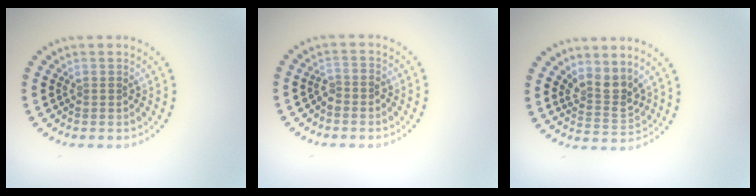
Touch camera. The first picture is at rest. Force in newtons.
{"total": 1.3, "press": 1.1, "slide": 0.7}
{"total": 2.7, "press": 2.1, "slide": 1.7}